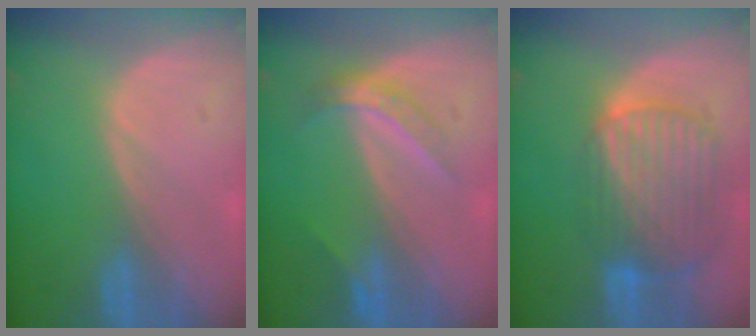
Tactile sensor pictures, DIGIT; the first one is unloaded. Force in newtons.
{"total": 4.5, "press": 4.0, "slide": 2.1}
{"total": 10.3, "press": 8.6, "slide": 5.6}